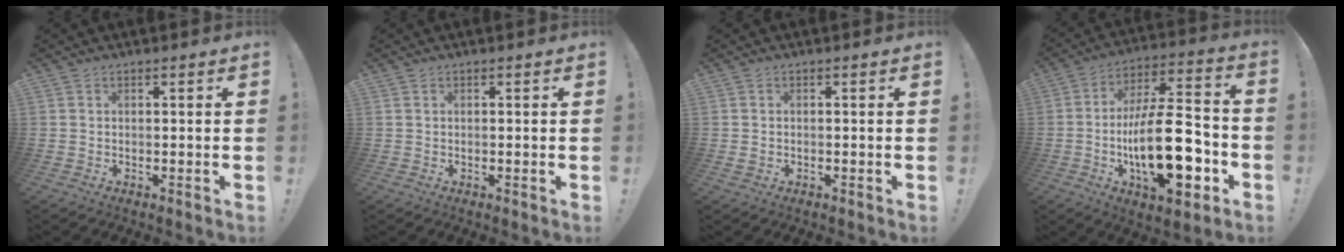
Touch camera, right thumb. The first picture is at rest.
{"total": 0.0}
{"total": 0.9, "force": [-0.2, 0.7, 0.5], "torque": [-0.016, 0.006, -0.002]}
{"total": 24.7, "force": [-6.1, 9.7, 21.8], "torque": [-0.390, 0.030, -0.095]}